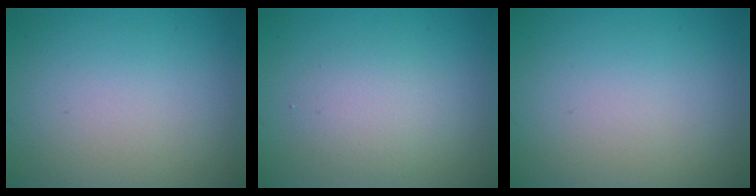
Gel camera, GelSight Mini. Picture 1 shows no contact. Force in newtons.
{"total": 2.4, "press": 2.4, "slide": 0.0}
{"total": 0.0}